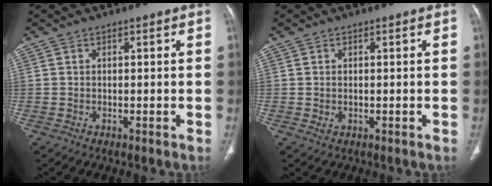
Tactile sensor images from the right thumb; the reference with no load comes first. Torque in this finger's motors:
{"motor_torque": [-0.59, 0.40, -0.10, 0.69, -0.07]}